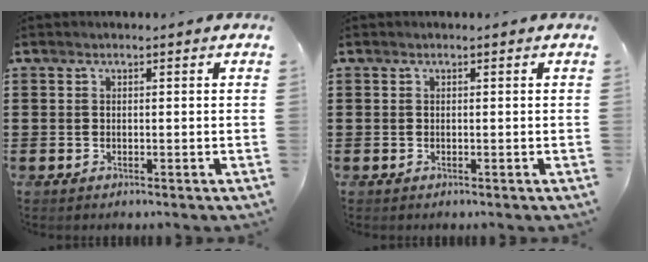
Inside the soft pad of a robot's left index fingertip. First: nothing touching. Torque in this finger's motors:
{"motor_torque": [0.00, 0.00, 0.00, 0.00]}